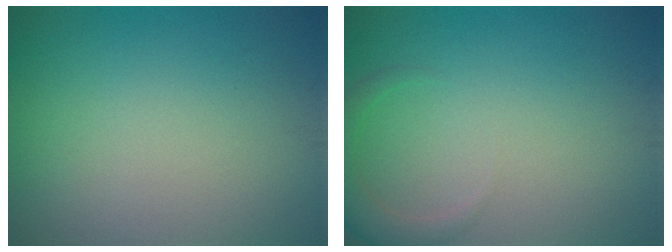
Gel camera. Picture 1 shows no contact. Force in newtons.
{"total": 2.3, "press": 2.3, "slide": 0.1}